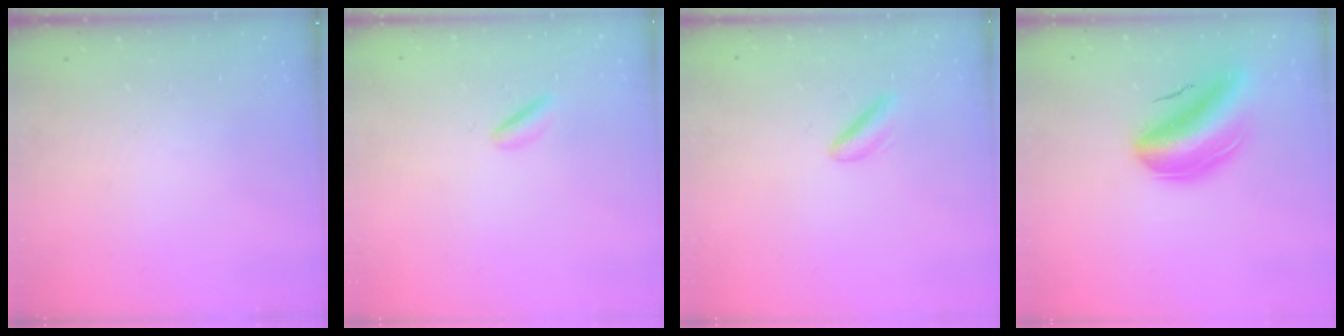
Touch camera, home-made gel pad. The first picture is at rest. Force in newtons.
{"total": 2.4, "press": 2.4, "slide": 0.5}
{"total": 4.9, "press": 4.7, "slide": 1.1}
{"total": 14.0, "press": 13.5, "slide": 3.9}